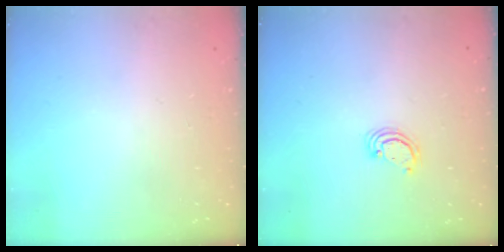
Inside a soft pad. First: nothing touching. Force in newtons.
{"total": 2.3, "press": 2.3, "slide": 0.3}